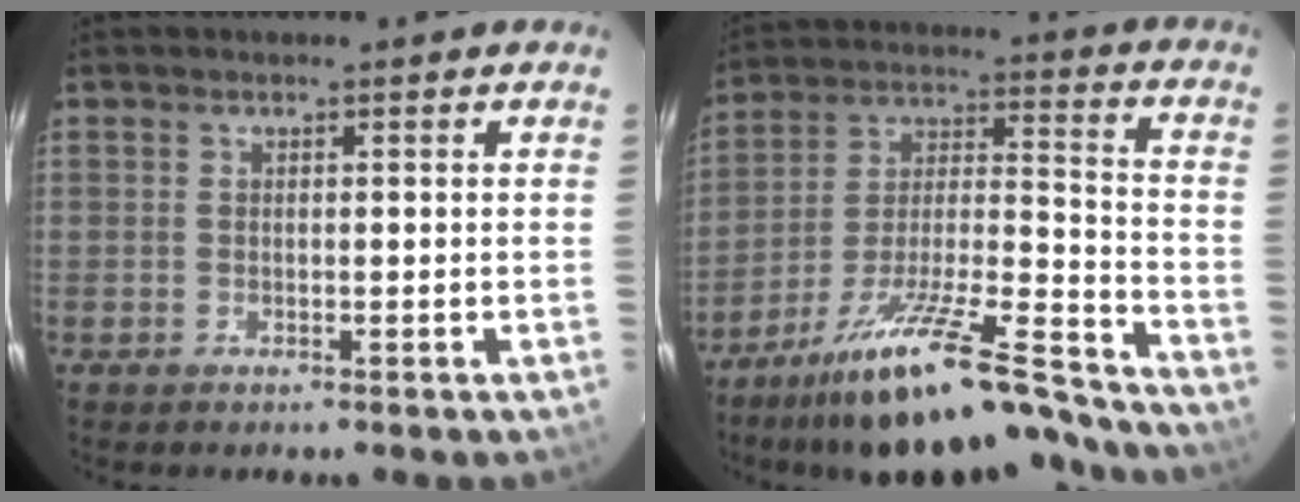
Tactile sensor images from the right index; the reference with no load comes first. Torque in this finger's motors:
{"motor_torque": [1.28, -0.85, 0.66, 0.17]}